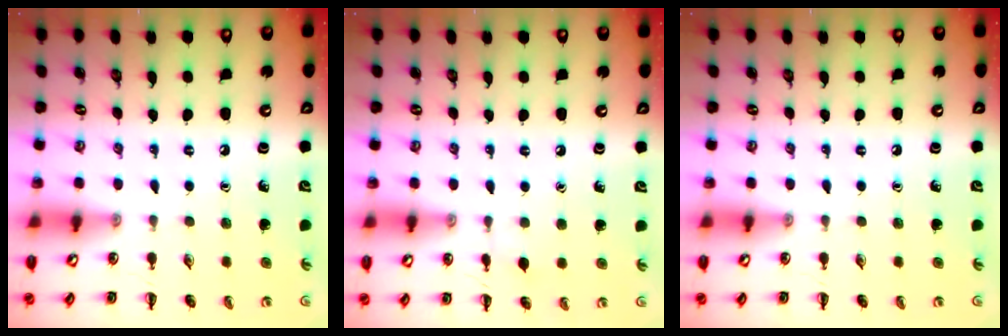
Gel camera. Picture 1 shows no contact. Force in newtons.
{"total": 3.6, "press": 3.3, "slide": 1.4}
{"total": 0.0}